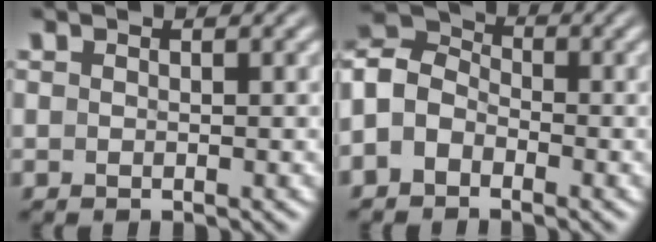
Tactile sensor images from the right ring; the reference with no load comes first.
{"total": 8.2, "force": [-0.1, 7.3, 3.7], "torque": [-0.096, -0.009, -0.013]}